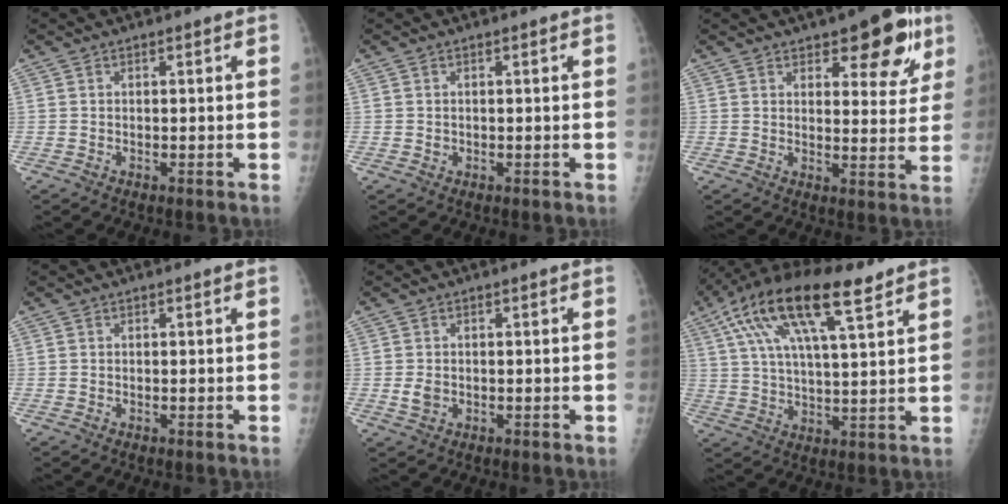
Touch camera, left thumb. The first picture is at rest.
{"total": 0.6, "force": [-0.1, 0.6, 0.1], "torque": [0.005, 0.001, 0.000]}
{"total": 11.8, "force": [6.5, 5.1, 8.4], "torque": [-0.062, -0.026, 0.081]}
{"total": 0.0}
{"total": 2.2, "force": [-0.4, 1.7, 1.3], "torque": [-0.018, -0.001, -0.004]}
{"total": 17.7, "force": [9.6, 5.7, 13.8], "torque": [-0.251, -0.002, 0.170]}